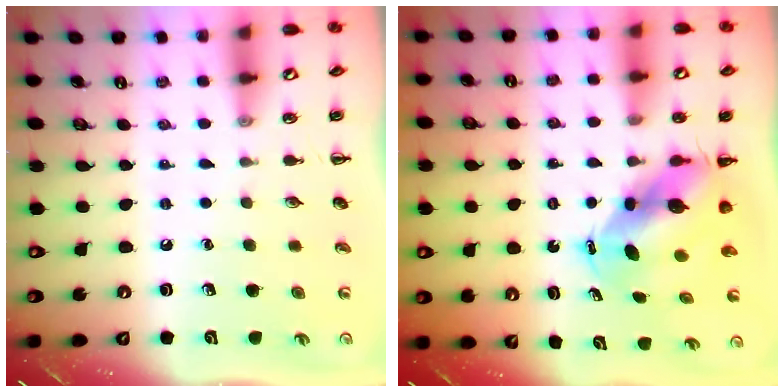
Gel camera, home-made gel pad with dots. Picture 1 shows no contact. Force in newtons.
{"total": 8.0, "press": 7.8, "slide": 1.7}